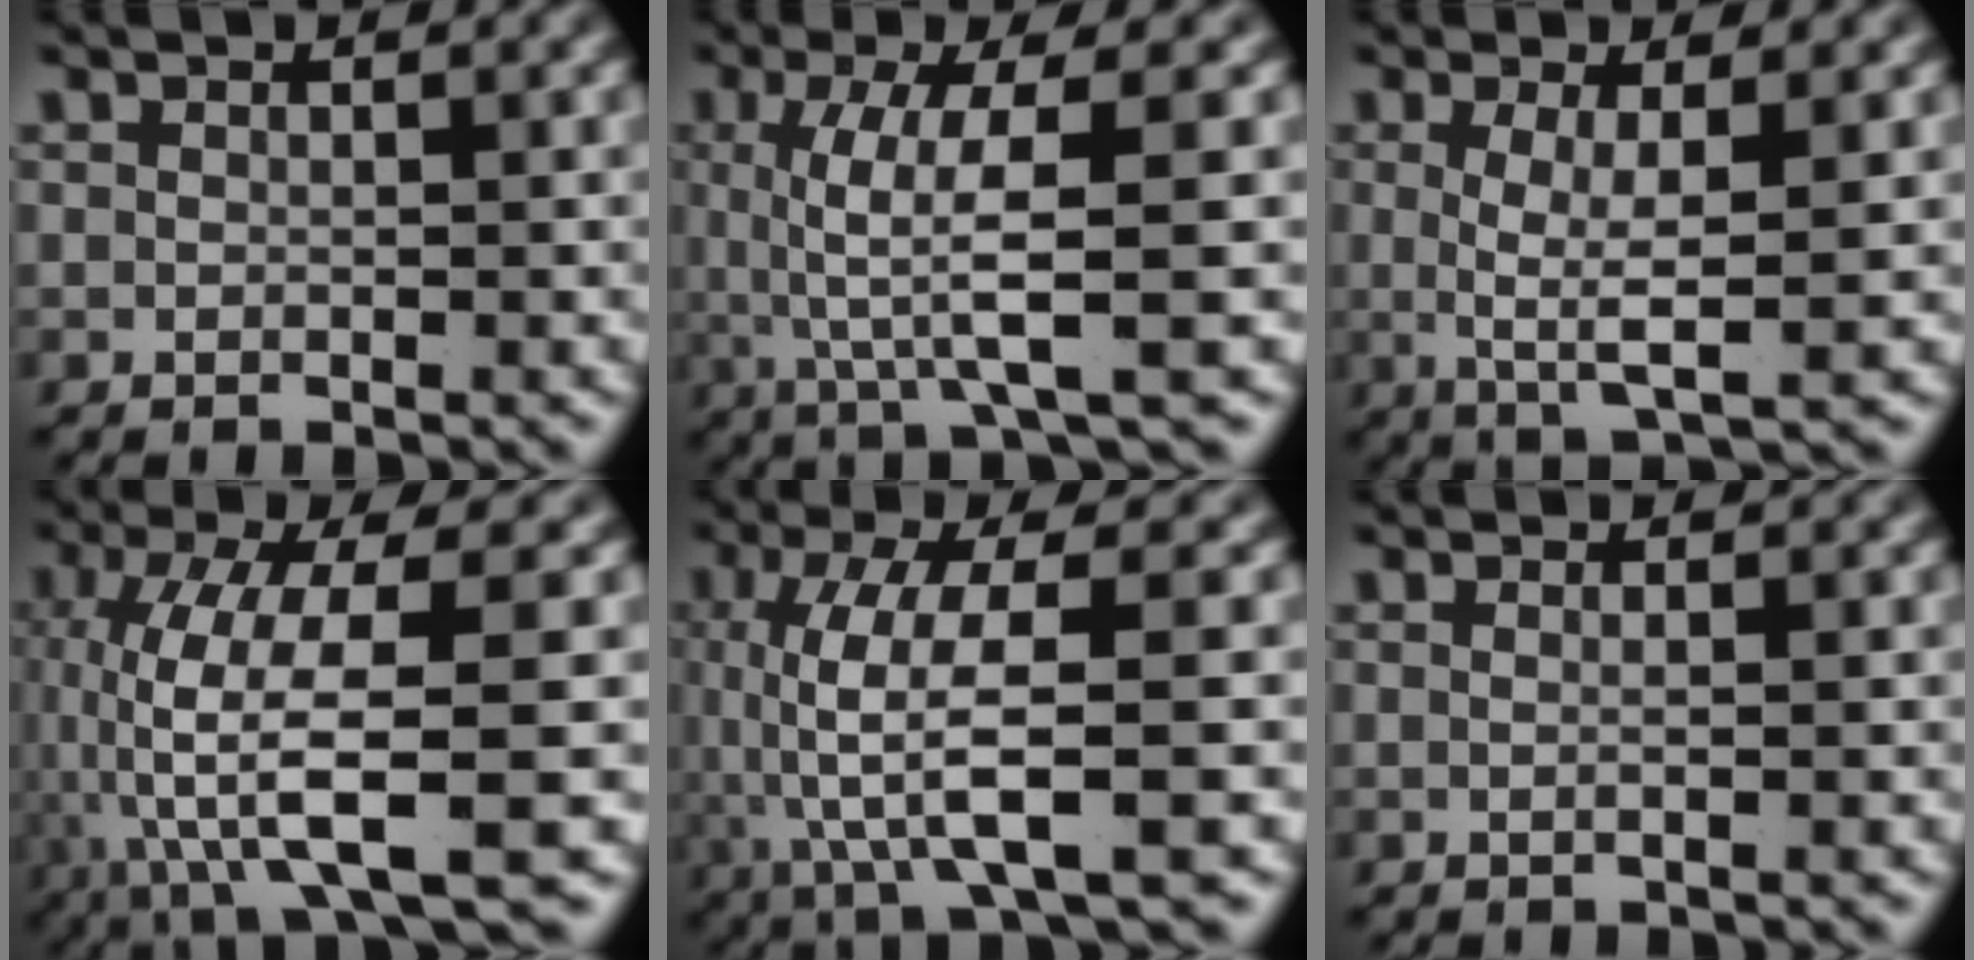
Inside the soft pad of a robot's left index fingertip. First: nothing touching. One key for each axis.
{"total": 6.2, "fx": -0.4, "fy": 1.0, "fz": 6.1, "tx": -0.111, "ty": -0.011, "tz": 0.004}
{"total": 4.4, "fx": -0.1, "fy": 0.8, "fz": 4.3, "tx": -0.081, "ty": -0.021, "tz": 0.011}
{"total": 9.8, "fx": -2.6, "fy": 4.3, "fz": 8.4, "tx": -0.187, "ty": -0.054, "tz": -0.013}
{"total": 8.1, "fx": -0.5, "fy": 2.9, "fz": 7.5, "tx": -0.157, "ty": -0.022, "tz": 0.006}
{"total": 1.0, "fx": -0.3, "fy": -0.6, "fz": 0.7, "tx": -0.015, "ty": -0.005, "tz": -0.003}